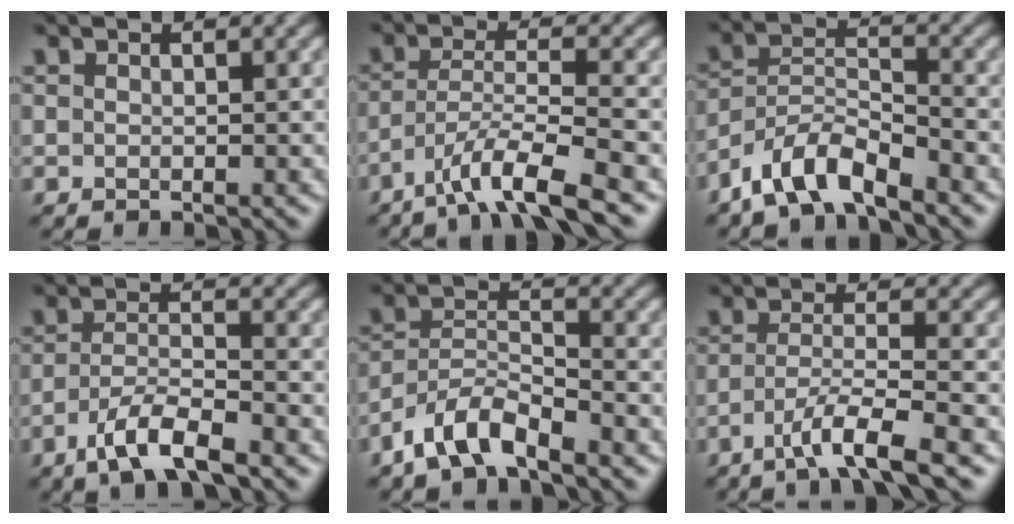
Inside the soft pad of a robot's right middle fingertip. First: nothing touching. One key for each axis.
{"total": 6.2, "fx": -4.2, "fy": 0.9, "fz": 4.5, "tx": -0.078, "ty": 0.002, "tz": -0.080}
{"total": 5.3, "fx": -4.2, "fy": 1.6, "fz": 2.9, "tx": -0.051, "ty": 0.002, "tz": -0.087}
{"total": 4.9, "fx": -3.2, "fy": 1.2, "fz": 3.5, "tx": -0.069, "ty": 0.000, "tz": -0.066}
{"total": 4.7, "fx": -3.7, "fy": 1.4, "fz": 2.6, "tx": -0.049, "ty": 0.003, "tz": -0.079}
{"total": 5.0, "fx": -2.9, "fy": 0.6, "fz": 4.0, "tx": -0.067, "ty": 0.004, "tz": -0.059}